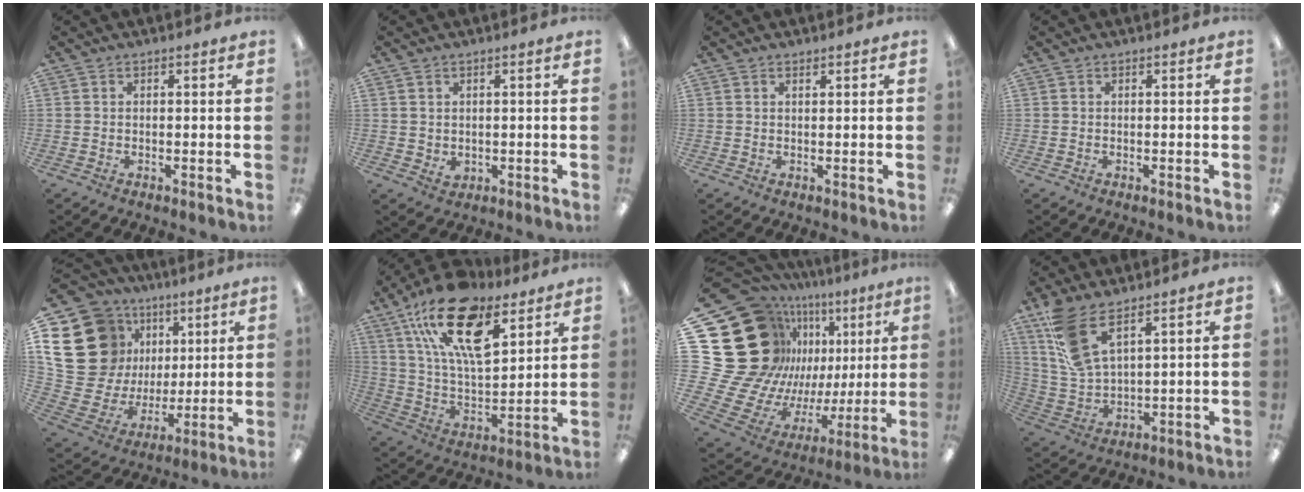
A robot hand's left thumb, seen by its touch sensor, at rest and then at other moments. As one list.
[{"total": 1.8, "force": [0.7, 1.6, 0.6], "torque": [-0.014, 0.002, 0.013]}, {"total": 0.7, "force": [0.7, 0.2, 0.2], "torque": [-0.004, 0.000, 0.013]}, {"total": 0.0}, {"total": 23.1, "force": [8.3, 18.8, 10.6], "torque": [-0.215, -0.049, 0.183]}, {"total": 22.2, "force": [12.9, 9.8, 15.2], "torque": [-0.265, -0.059, 0.226]}, {"total": 30.8, "force": [10.4, 22.5, 18.2], "torque": [-0.352, -0.108, 0.261]}, {"total": 10.8, "force": [7.3, 3.8, 7.0], "torque": [-0.150, -0.027, 0.142]}]